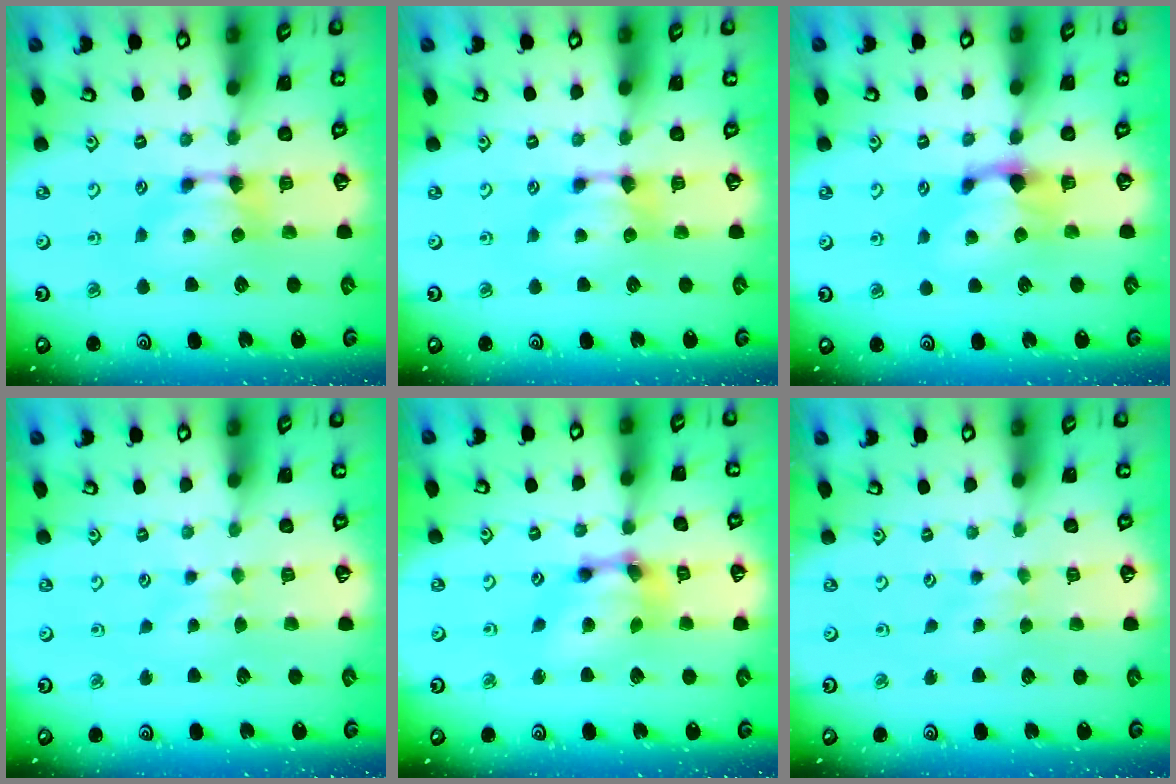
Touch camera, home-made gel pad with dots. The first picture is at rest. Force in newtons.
{"total": 0.0}
{"total": 1.2, "press": 0.4, "slide": 1.2}
{"total": 2.6, "press": 2.5, "slide": 0.3}
{"total": 6.4, "press": 6.0, "slide": 2.0}
{"total": 2.5, "press": 2.5, "slide": 0.3}